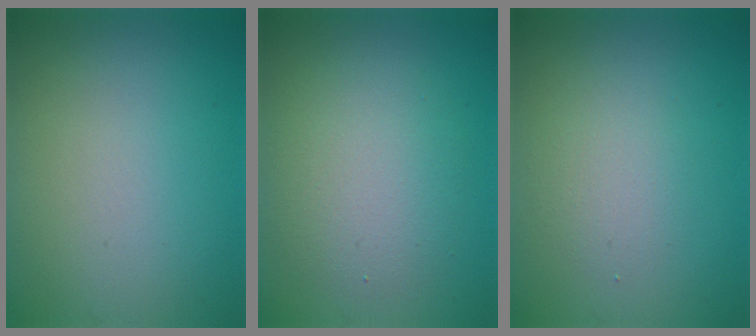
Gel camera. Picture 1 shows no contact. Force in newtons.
{"total": 4.5, "press": 4.4, "slide": 0.4}
{"total": 1.9, "press": 1.9, "slide": 0.0}